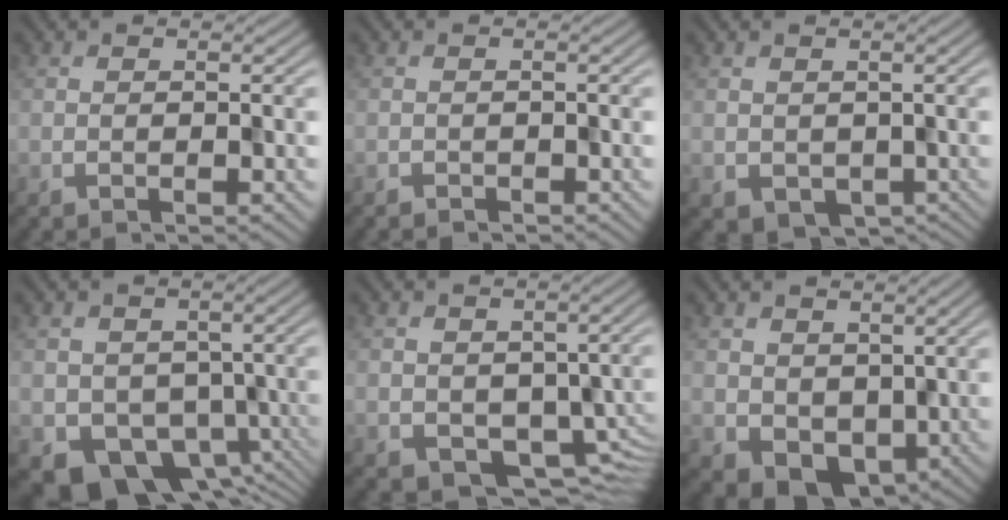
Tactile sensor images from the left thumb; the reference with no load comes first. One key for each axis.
{"total": 0.7, "fx": -0.5, "fy": 0.0, "fz": -0.4, "tx": 0.012, "ty": -0.002, "tz": -0.007}
{"total": 1.9, "fx": 0.1, "fy": 1.8, "fz": 0.6, "tx": -0.017, "ty": -0.017, "tz": 0.013}
{"total": 7.0, "fx": -1.7, "fy": 5.9, "fz": 3.3, "tx": -0.059, "ty": -0.040, "tz": -0.020}
{"total": 5.4, "fx": -1.4, "fy": 4.0, "fz": 3.4, "tx": -0.059, "ty": -0.036, "tz": -0.006}
{"total": 4.8, "fx": 1.0, "fy": 3.9, "fz": 2.6, "tx": -0.053, "ty": -0.021, "tz": 0.028}